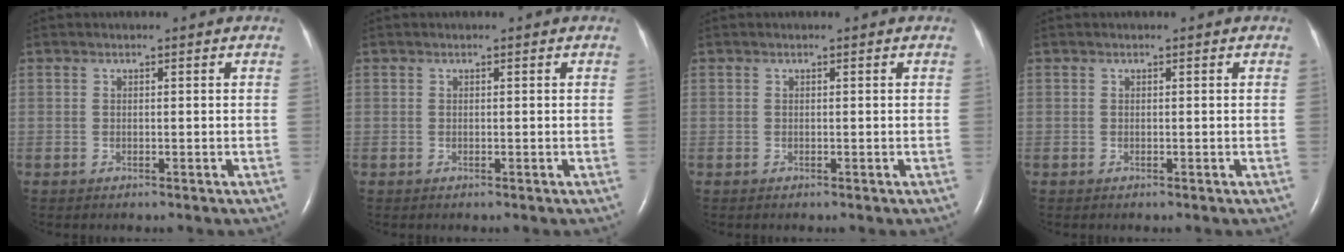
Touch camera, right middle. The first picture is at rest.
{"total": 0.0}
{"total": 0.0}
{"total": 0.0}